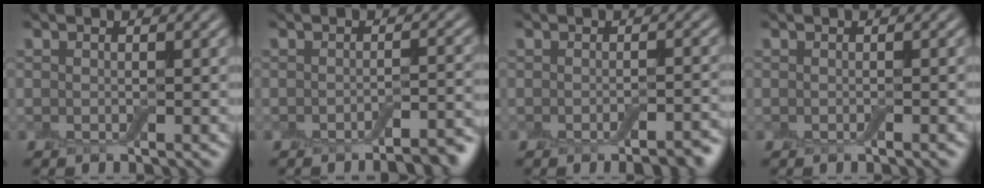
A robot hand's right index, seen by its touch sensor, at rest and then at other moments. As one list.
[{"total": 3.3, "force": [-2.4, 0.7, 2.1], "torque": [-0.023, 0.003, -0.035]}, {"total": 3.0, "force": [-1.7, 0.8, 2.3], "torque": [-0.028, -0.002, -0.022]}, {"total": 0.7, "force": [-0.3, 0.0, 0.6], "torque": [-0.007, 0.001, -0.005]}]